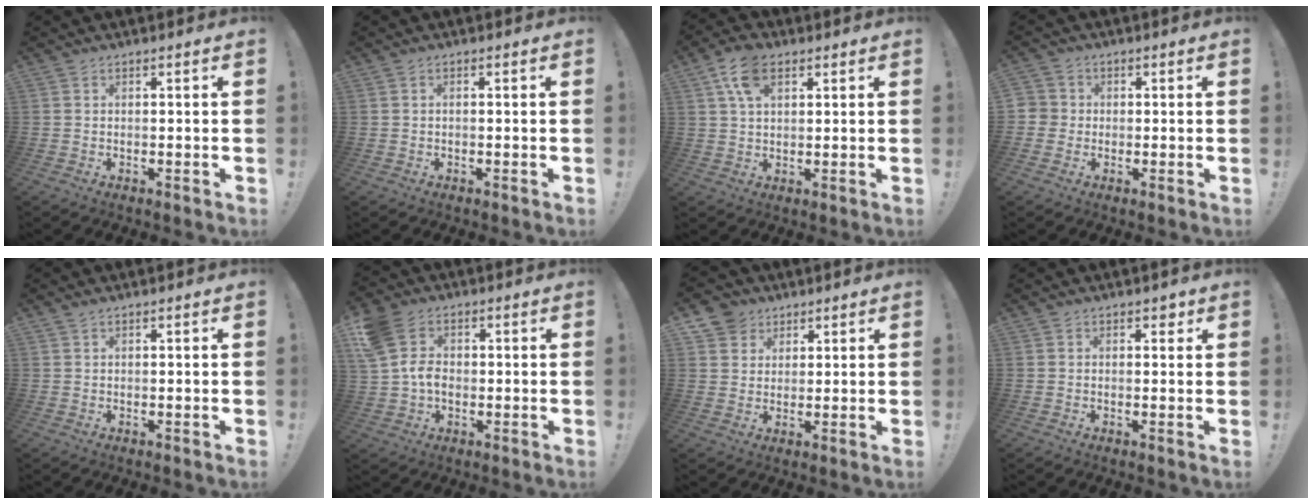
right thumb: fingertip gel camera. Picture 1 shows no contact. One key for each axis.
{"total": 0.5, "fx": -0.3, "fy": -0.1, "fz": 0.4, "tx": -0.014, "ty": 0.002, "tz": -0.004}
{"total": 9.1, "fx": 4.2, "fy": 5.0, "fz": 6.3, "tx": -0.105, "ty": -0.001, "tz": 0.080}
{"total": 3.8, "fx": -0.5, "fy": 3.6, "fz": 0.9, "tx": -0.023, "ty": 0.006, "tz": -0.009}
{"total": 0.8, "fx": 0.6, "fy": 0.2, "fz": 0.3, "tx": -0.008, "ty": 0.001, "tz": 0.013}
{"total": 9.6, "fx": -0.1, "fy": 7.8, "fz": 5.7, "tx": -0.111, "ty": 0.009, "tz": 0.003}
{"total": 6.3, "fx": 3.7, "fy": 5.1, "fz": 0.7, "tx": -0.006, "ty": -0.026, "tz": 0.072}
{"total": 1.6, "fx": 0.9, "fy": 1.1, "fz": 0.8, "tx": 0.005, "ty": -0.005, "tz": 0.011}